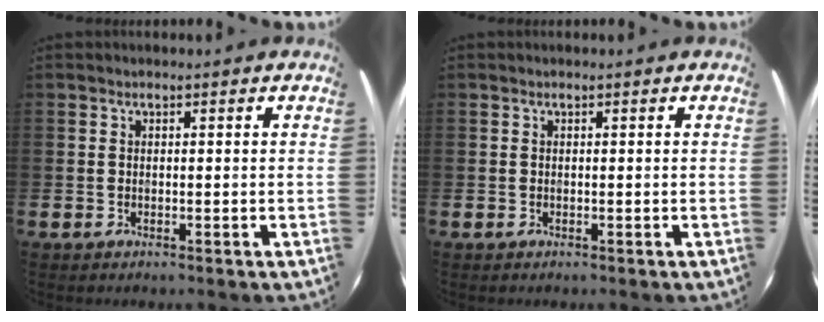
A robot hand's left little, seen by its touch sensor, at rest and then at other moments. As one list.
[{"total": 0.0}]